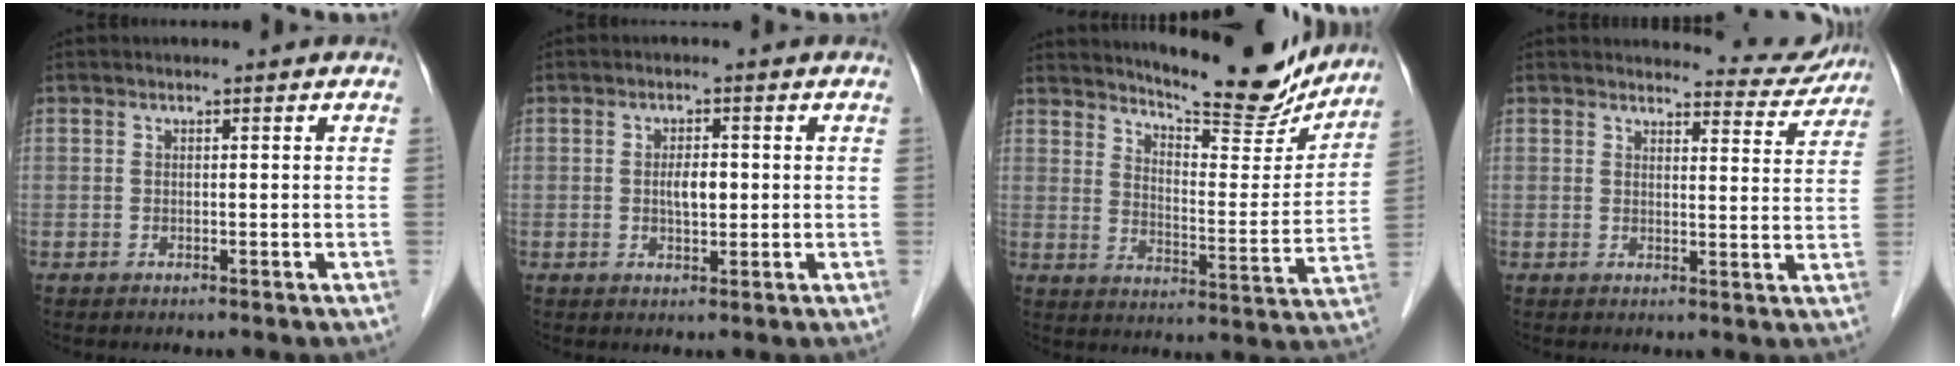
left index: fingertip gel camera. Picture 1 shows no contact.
{"total": 2.8, "force": [-0.1, 1.2, 2.5], "torque": [-0.046, -0.002, 0.000]}
{"total": 16.2, "force": [15.0, 2.3, 5.6], "torque": [-0.083, -0.043, 0.202]}
{"total": 6.2, "force": [6.2, 0.8, -0.5], "torque": [0.011, -0.024, 0.060]}